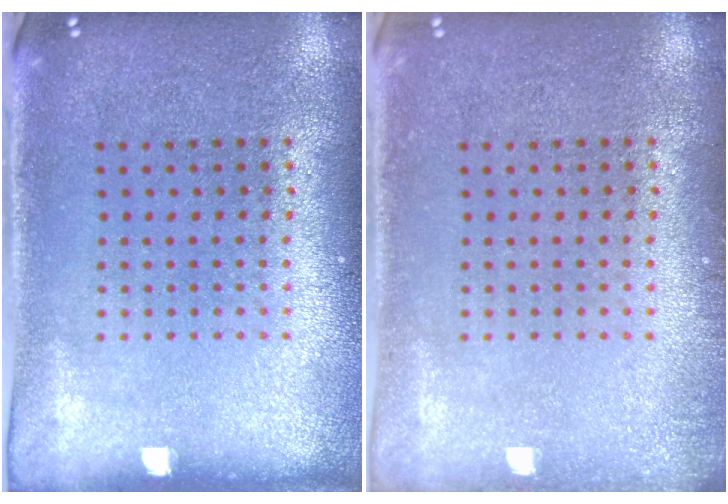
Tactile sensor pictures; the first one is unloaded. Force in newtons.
{"total": 0.8, "press": 0.8, "slide": 0.0}